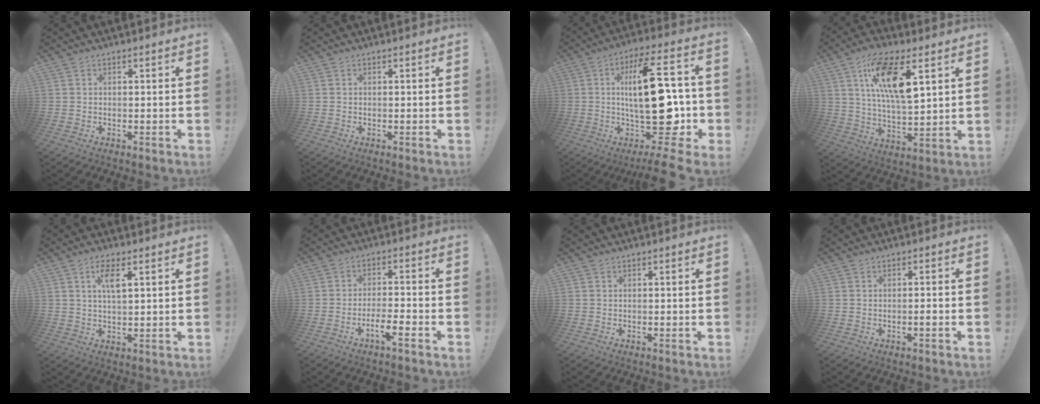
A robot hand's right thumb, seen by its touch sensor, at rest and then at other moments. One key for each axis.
{"total": 0.0}
{"total": 25.0, "fx": -1.4, "fy": 8.3, "fz": 23.6, "tx": -0.408, "ty": 0.014, "tz": -0.029}
{"total": 15.8, "fx": 7.0, "fy": 5.4, "fz": 13.1, "tx": -0.226, "ty": -0.014, "tz": 0.117}
{"total": 5.5, "fx": 2.3, "fy": 1.7, "fz": 4.6, "tx": -0.087, "ty": -0.001, "tz": 0.037}
{"total": 6.8, "fx": -4.0, "fy": 1.1, "fz": 5.4, "tx": -0.091, "ty": 0.013, "tz": -0.070}
{"total": 0.0}
{"total": 1.8, "fx": -1.0, "fy": -0.2, "fz": 1.5, "tx": -0.021, "ty": -0.002, "tz": -0.019}